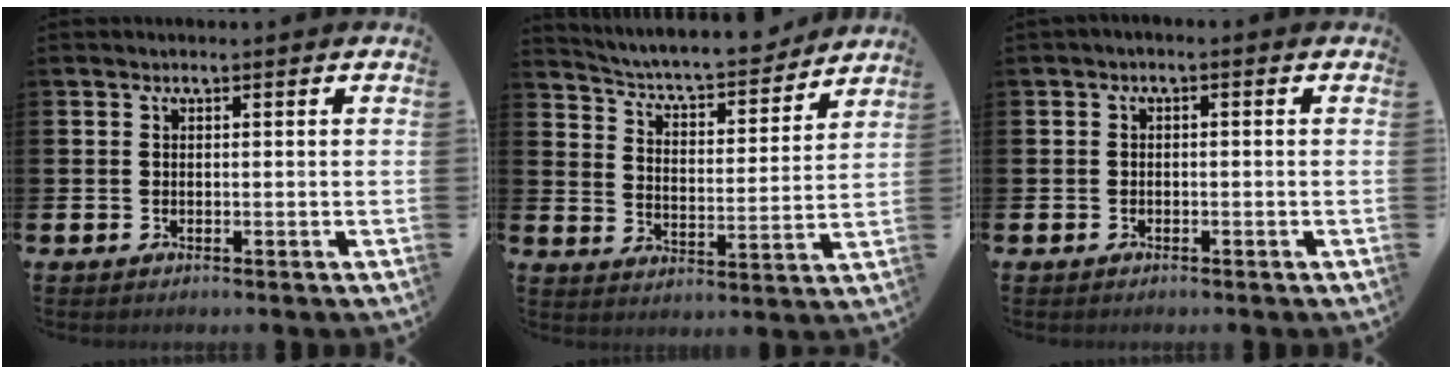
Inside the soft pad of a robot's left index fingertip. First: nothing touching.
{"total": 6.0, "force": [5.7, 1.0, 1.6], "torque": [-0.058, -0.047, 0.091]}
{"total": 0.8, "force": [-0.7, 0.2, 0.3], "torque": [-0.011, -0.002, -0.012]}